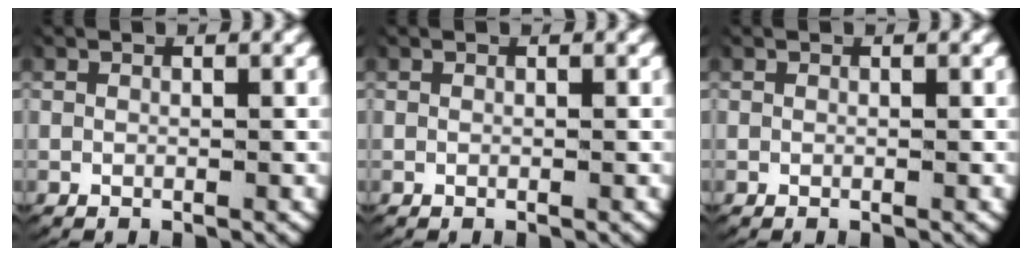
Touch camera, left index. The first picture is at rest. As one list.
[{"total": 0.0}, {"total": 0.0}]